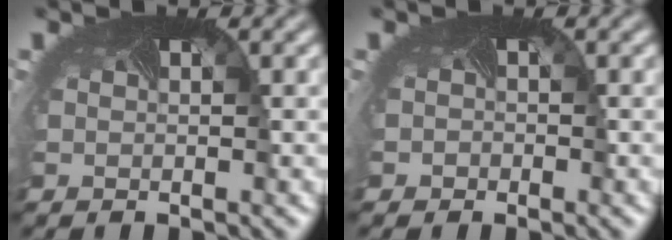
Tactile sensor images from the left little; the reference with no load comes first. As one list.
[{"total": 1.1, "force": [-0.4, 1.1, 0.0], "torque": [0.010, -0.005, -0.014]}]